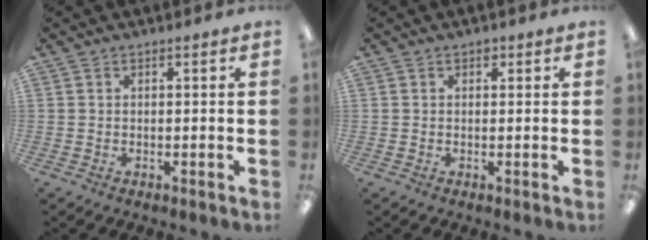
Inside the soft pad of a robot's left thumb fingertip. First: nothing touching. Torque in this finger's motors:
{"motor_torque": [0.11, -0.01, 0.34, -0.11, -0.01]}